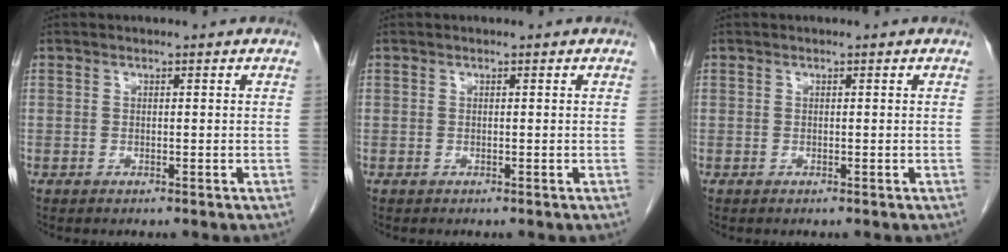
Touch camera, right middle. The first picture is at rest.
{"total": 0.0}
{"total": 0.0}